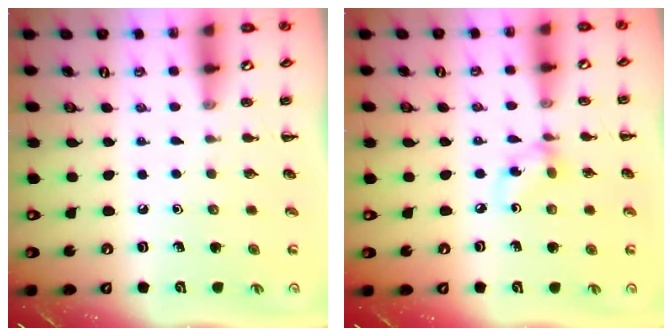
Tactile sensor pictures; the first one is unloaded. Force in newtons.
{"total": 5.0, "press": 4.8, "slide": 1.2}